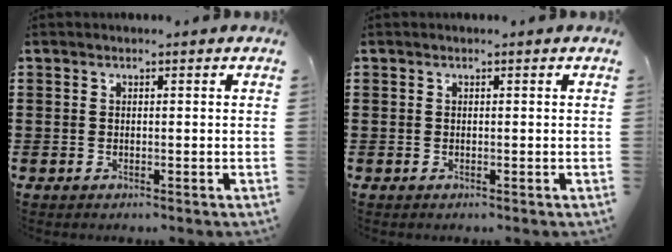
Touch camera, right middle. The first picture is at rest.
{"total": 0.0}